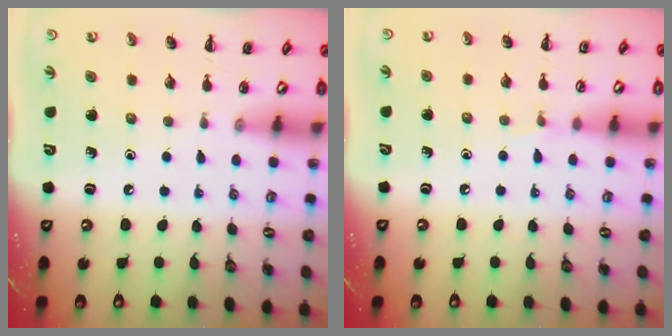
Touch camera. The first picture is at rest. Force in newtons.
{"total": 3.0, "press": 2.8, "slide": 0.9}